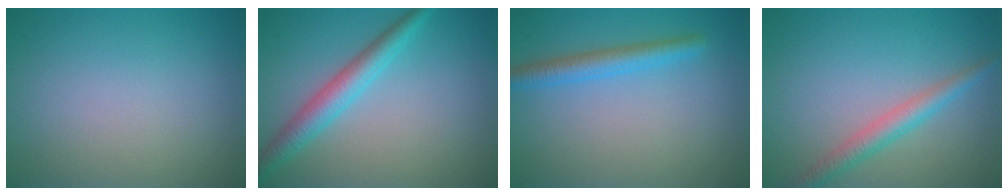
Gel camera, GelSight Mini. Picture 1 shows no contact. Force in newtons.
{"total": 3.7, "press": 3.7, "slide": 0.1}
{"total": 2.8, "press": 2.8, "slide": 0.1}
{"total": 2.7, "press": 2.7, "slide": 0.0}